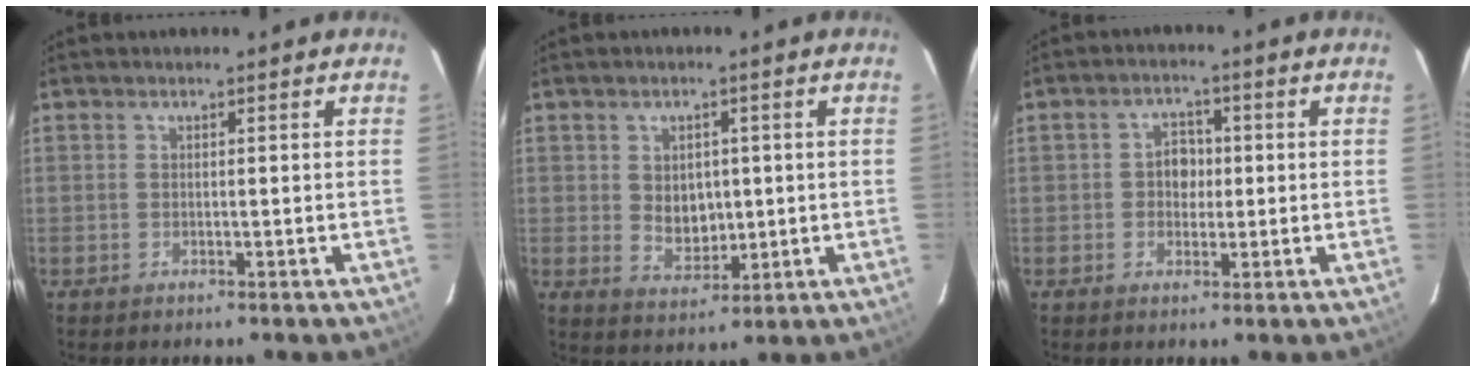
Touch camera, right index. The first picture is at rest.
{"total": 5.7, "force": [0.5, 4.5, 3.5], "torque": [-0.059, -0.003, 0.020]}
{"total": 3.8, "force": [-0.2, 3.3, 1.9], "torque": [-0.031, 0.013, -0.002]}